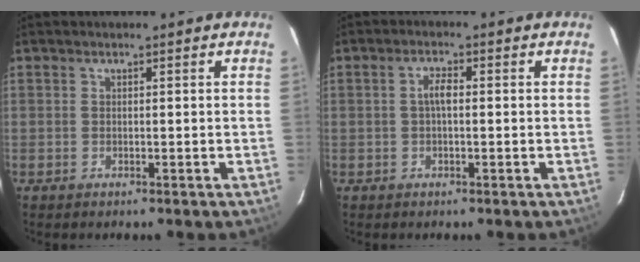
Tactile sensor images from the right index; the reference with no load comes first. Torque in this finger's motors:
{"motor_torque": [0.45, 0.00, 0.22, 0.06]}